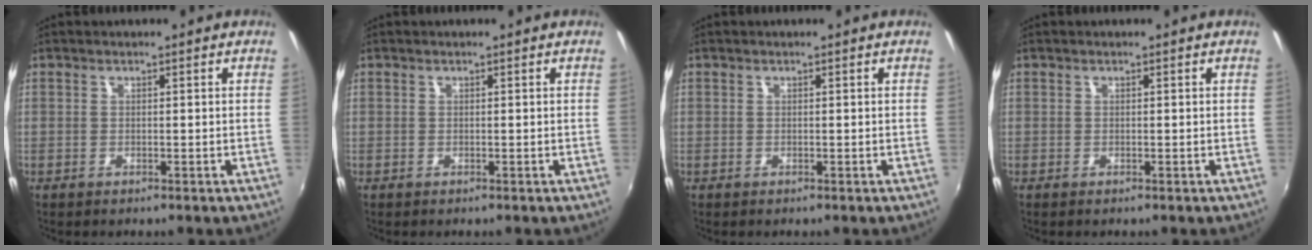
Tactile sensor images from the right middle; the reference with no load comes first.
{"total": 0.0}
{"total": 0.0}
{"total": 0.0}